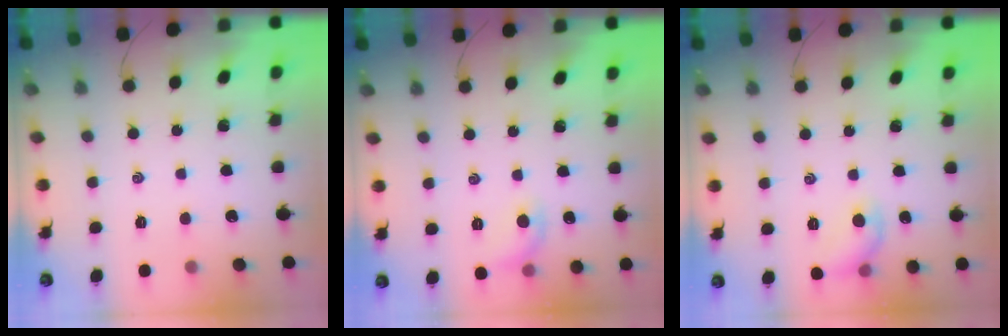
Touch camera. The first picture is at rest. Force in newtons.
{"total": 6.6, "press": 6.5, "slide": 1.4}
{"total": 7.2, "press": 7.1, "slide": 1.2}